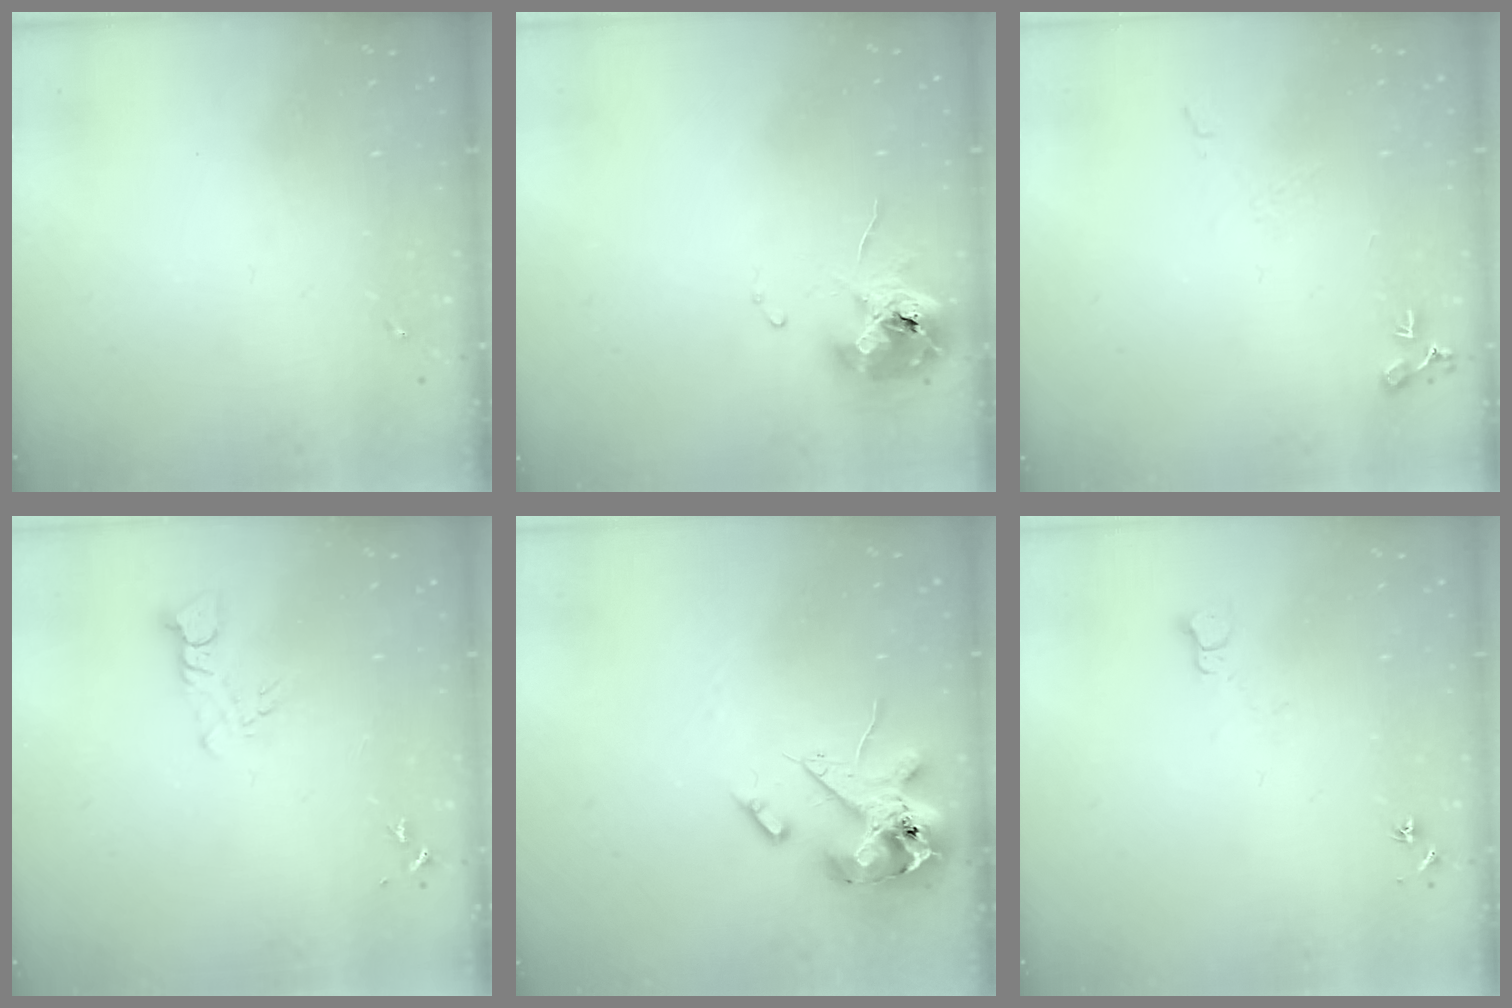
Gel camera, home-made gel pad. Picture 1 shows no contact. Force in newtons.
{"total": 11.0, "press": 11.0, "slide": 1.1}
{"total": 6.8, "press": 6.8, "slide": 0.9}
{"total": 4.0, "press": 4.0, "slide": 0.4}
{"total": 13.7, "press": 13.5, "slide": 2.3}
{"total": 5.4, "press": 5.3, "slide": 0.7}